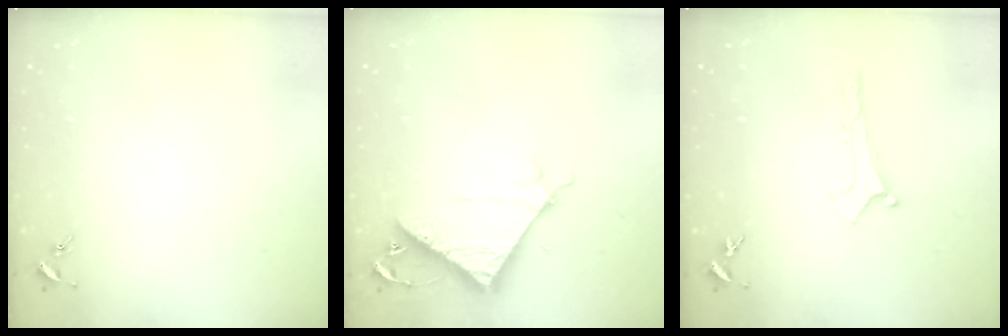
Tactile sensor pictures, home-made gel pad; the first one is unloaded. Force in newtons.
{"total": 7.7, "press": 7.7, "slide": 0.7}
{"total": 0.0}